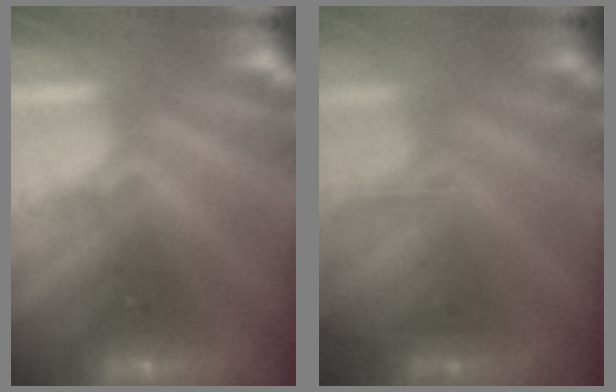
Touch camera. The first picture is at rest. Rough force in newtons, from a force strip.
{"total": 2.2}